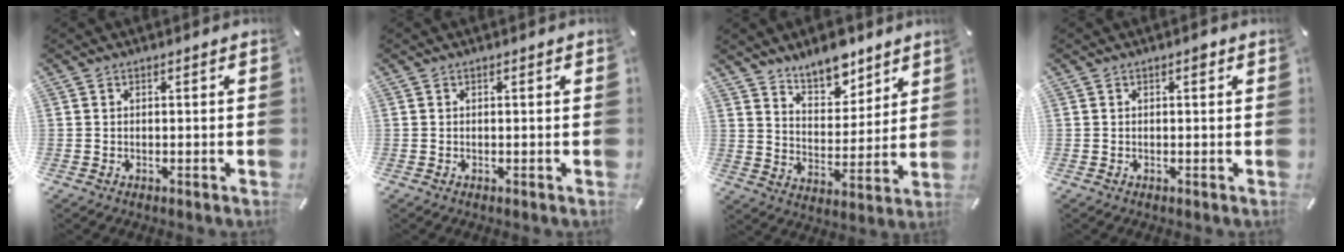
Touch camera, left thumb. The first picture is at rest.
{"total": 0.0}
{"total": 10.0, "force": [8.9, 4.3, 1.6], "torque": [-0.029, -0.067, 0.166]}
{"total": 1.1, "force": [0.4, 0.6, 0.8], "torque": [-0.008, 0.003, 0.003]}